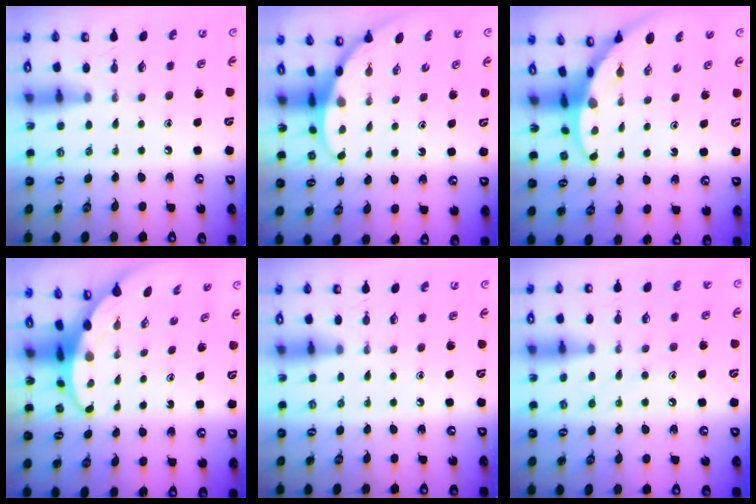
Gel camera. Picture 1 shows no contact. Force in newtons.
{"total": 3.2, "press": 3.2, "slide": 0.1}
{"total": 3.9, "press": 3.9, "slide": 0.5}
{"total": 3.9, "press": 3.8, "slide": 0.6}
{"total": 0.0}
{"total": 8.1, "press": 8.0, "slide": 0.7}